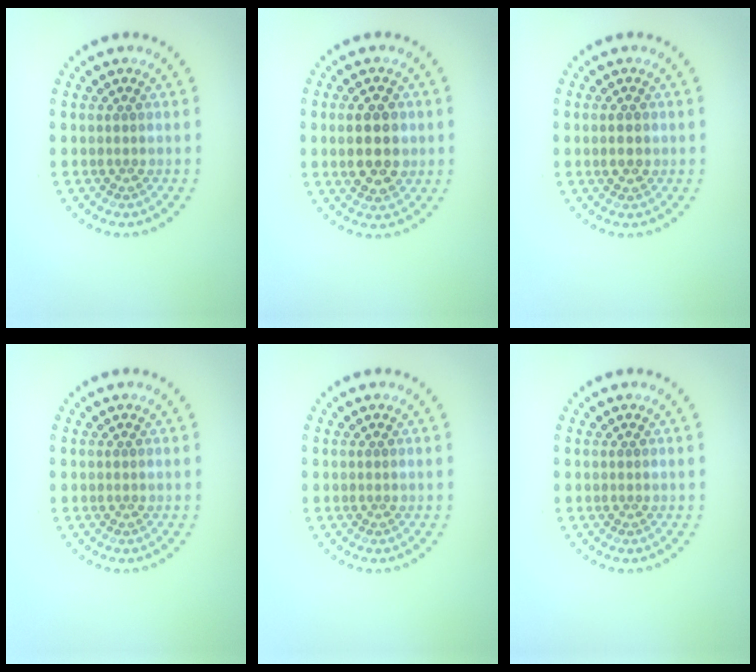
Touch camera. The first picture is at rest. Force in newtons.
{"total": 4.7, "press": 4.7, "slide": 0.3}
{"total": 2.0, "press": 2.0, "slide": 0.0}
{"total": 0.0}
{"total": 0.0}
{"total": 0.0}